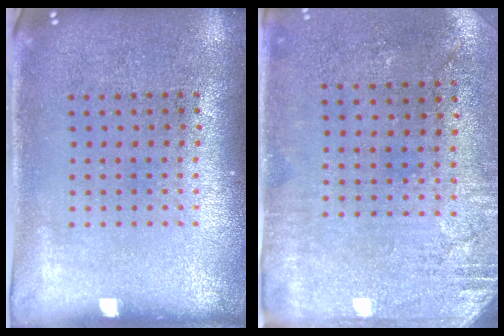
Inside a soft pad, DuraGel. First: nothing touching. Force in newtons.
{"total": 2.8, "press": 2.3, "slide": 1.6}